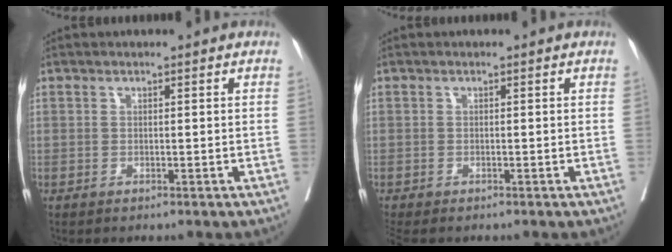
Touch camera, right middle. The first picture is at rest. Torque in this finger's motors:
{"motor_torque": [0.33, -0.30, 0.03, 0.02]}